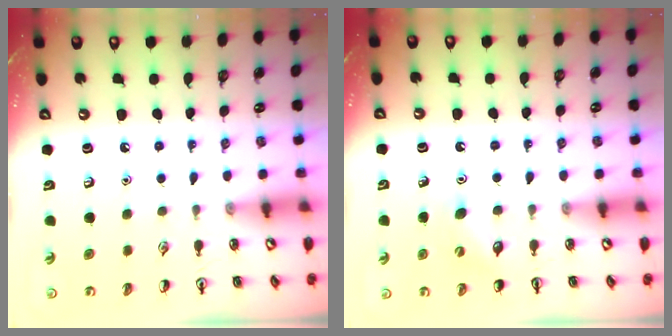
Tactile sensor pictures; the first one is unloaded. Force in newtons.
{"total": 5.4, "press": 5.2, "slide": 1.4}